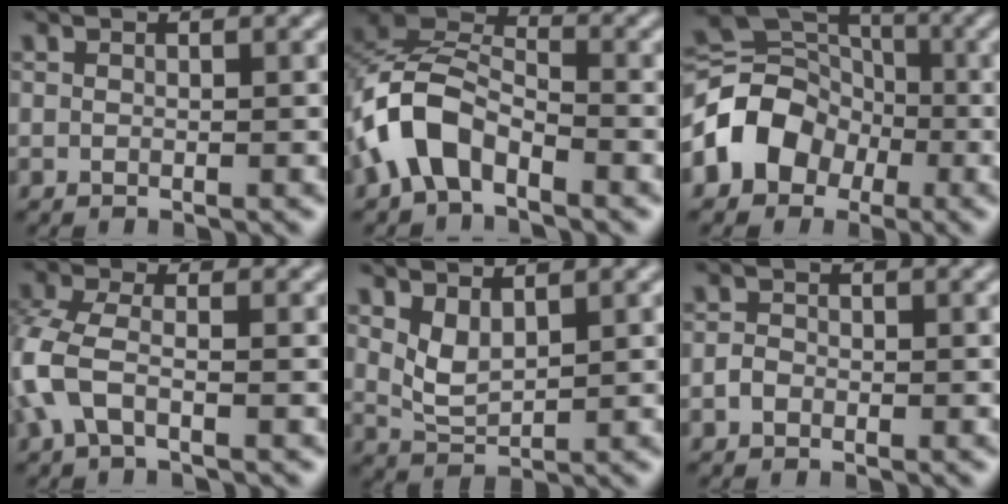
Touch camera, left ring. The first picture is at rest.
{"total": 6.2, "force": [-3.2, 3.4, 4.1], "torque": [-0.077, 0.011, -0.072]}
{"total": 6.8, "force": [-2.6, 5.5, 3.2], "torque": [-0.038, 0.011, -0.062]}
{"total": 4.0, "force": [-1.4, 1.9, 3.2], "torque": [-0.089, 0.003, -0.038]}
{"total": 2.4, "force": [1.3, 1.1, 1.6], "torque": [-0.040, -0.010, 0.034]}
{"total": 1.1, "force": [-0.6, 0.8, 0.4], "torque": [-0.007, 0.001, -0.014]}